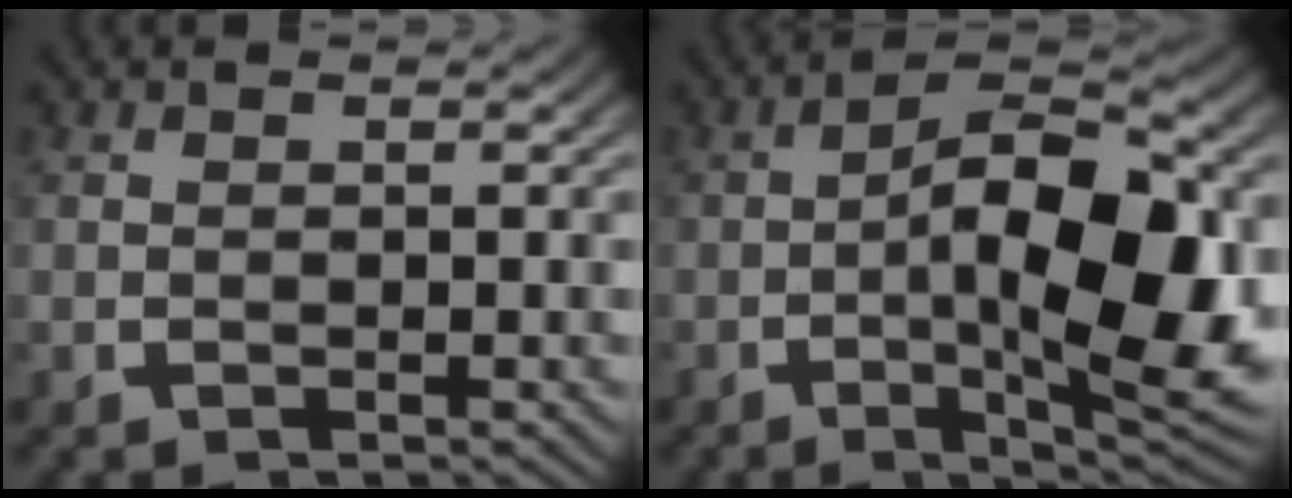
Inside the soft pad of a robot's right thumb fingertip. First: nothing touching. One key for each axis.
{"total": 14.6, "fx": -2.2, "fy": 6.9, "fz": 12.7, "tx": -0.200, "ty": -0.030, "tz": -0.030}